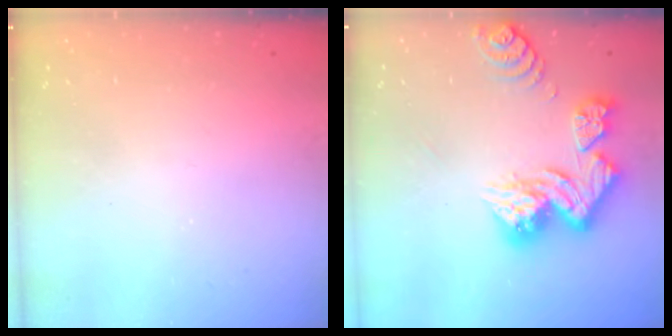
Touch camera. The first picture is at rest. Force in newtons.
{"total": 13.6, "press": 13.5, "slide": 1.6}